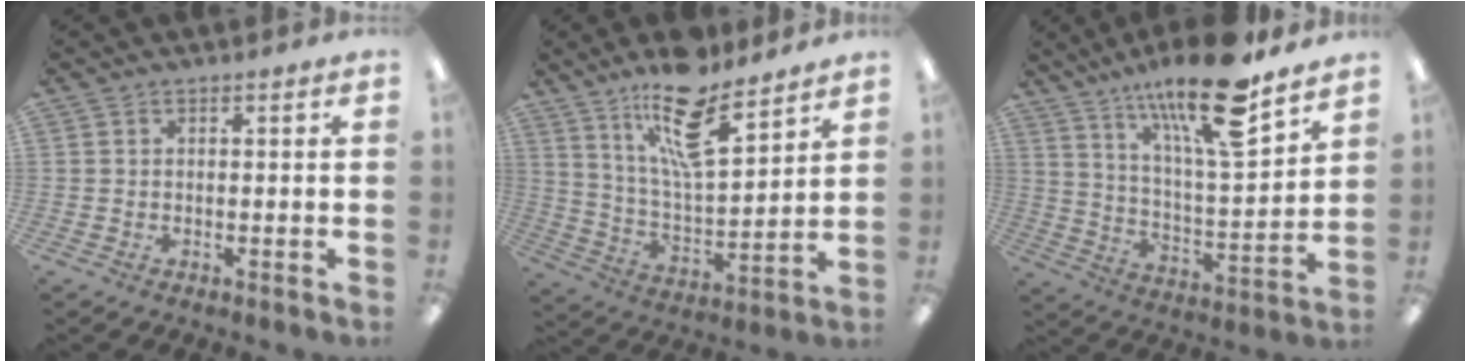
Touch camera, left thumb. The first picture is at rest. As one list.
[{"total": 17.5, "force": [12.3, 5.7, 11.2], "torque": [-0.189, -0.062, 0.204]}, {"total": 20.0, "force": [14.1, 4.7, 13.4], "torque": [-0.231, -0.081, 0.229]}]